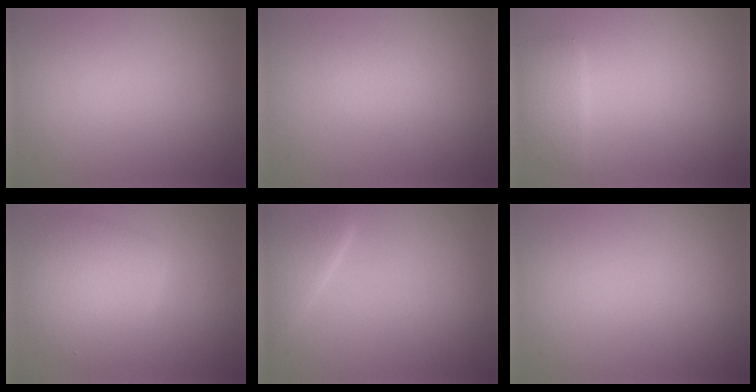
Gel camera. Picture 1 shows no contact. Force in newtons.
{"total": 1.1, "press": 1.1, "slide": 0.0}
{"total": 2.0, "press": 2.0, "slide": 0.1}
{"total": 5.3, "press": 5.3, "slide": 0.1}
{"total": 3.5, "press": 3.5, "slide": 0.3}
{"total": 0.0}